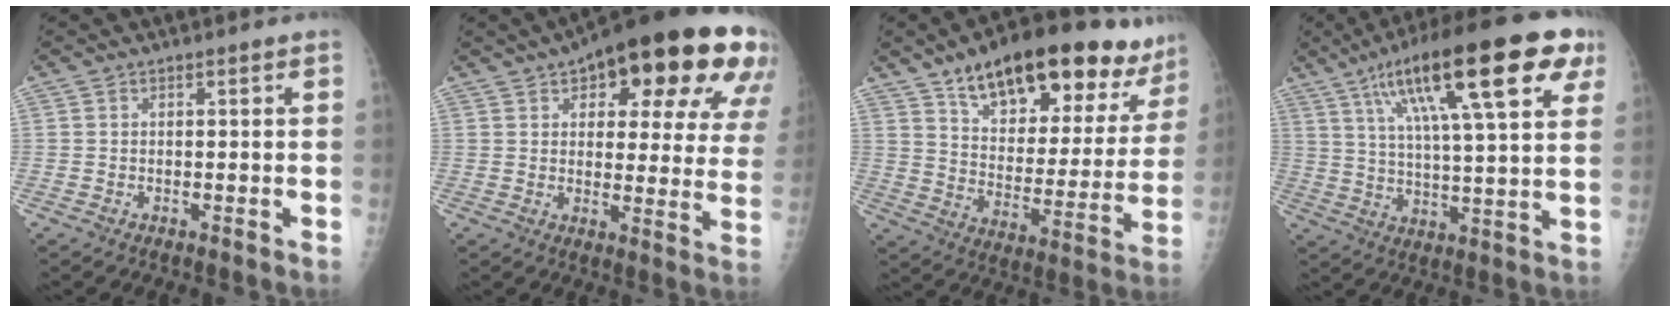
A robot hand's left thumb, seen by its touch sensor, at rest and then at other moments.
{"total": 26.9, "force": [13.7, 10.5, 20.6], "torque": [-0.240, -0.007, 0.176]}
{"total": 26.3, "force": [17.7, 10.9, 16.1], "torque": [-0.194, -0.052, 0.265]}
{"total": 25.5, "force": [12.2, 6.3, 21.5], "torque": [-0.328, 0.005, 0.189]}